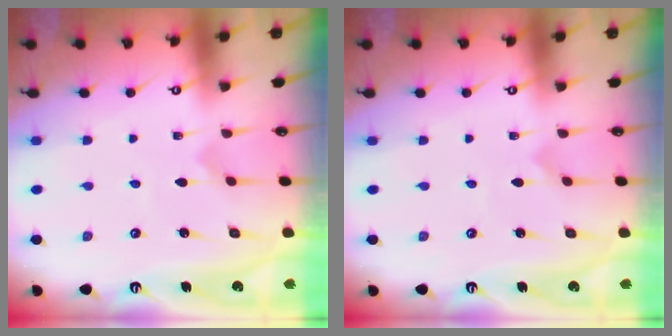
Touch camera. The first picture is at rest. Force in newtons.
{"total": 0.0}